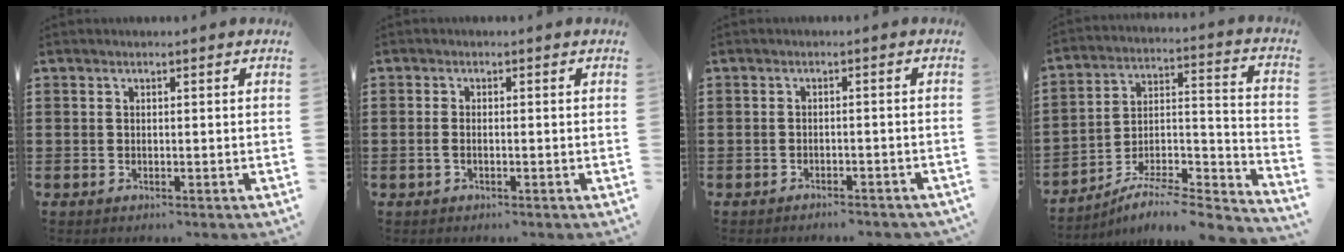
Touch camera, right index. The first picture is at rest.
{"total": 1.0, "force": [-0.4, 0.2, 0.9], "torque": [-0.019, -0.005, -0.006]}
{"total": 1.5, "force": [-1.5, 0.1, 0.2], "torque": [-0.010, 0.001, -0.030]}
{"total": 5.5, "force": [-4.9, 1.0, 2.4], "torque": [-0.036, -0.007, -0.096]}